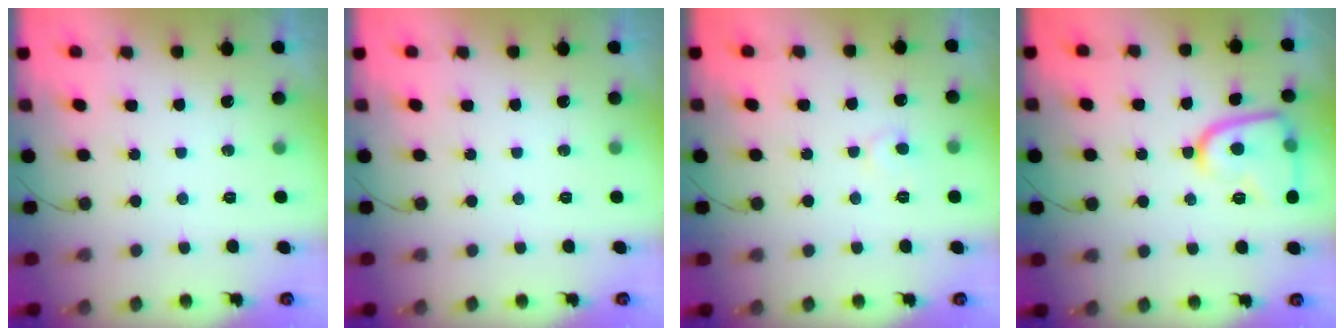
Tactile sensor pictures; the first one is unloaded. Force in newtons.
{"total": 0.0}
{"total": 5.5, "press": 5.5, "slide": 0.5}
{"total": 12.0, "press": 12.0, "slide": 0.6}